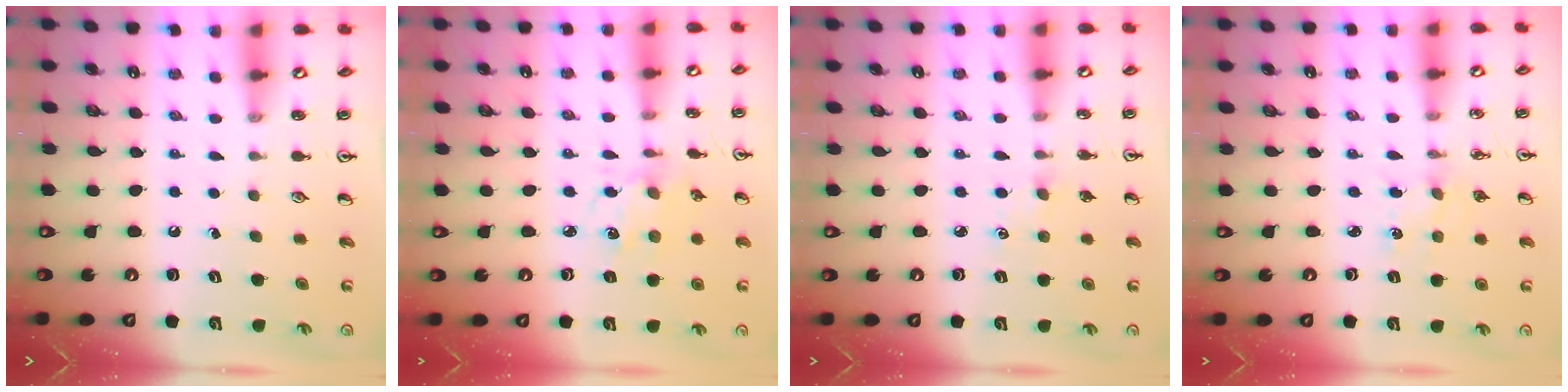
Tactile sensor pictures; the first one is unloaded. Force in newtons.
{"total": 3.1, "press": 3.0, "slide": 1.0}
{"total": 2.5, "press": 2.5, "slide": 0.2}
{"total": 2.6, "press": 2.6, "slide": 0.3}